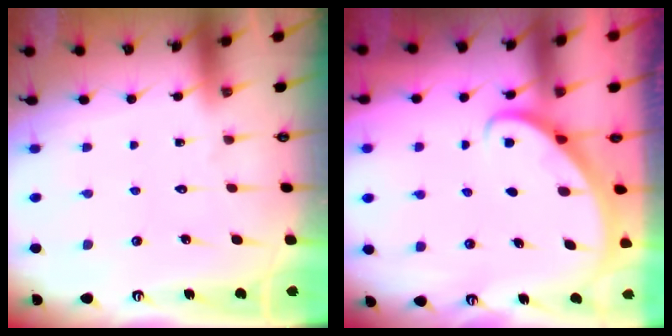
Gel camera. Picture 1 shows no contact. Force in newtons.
{"total": 2.8, "press": 2.8, "slide": 0.2}